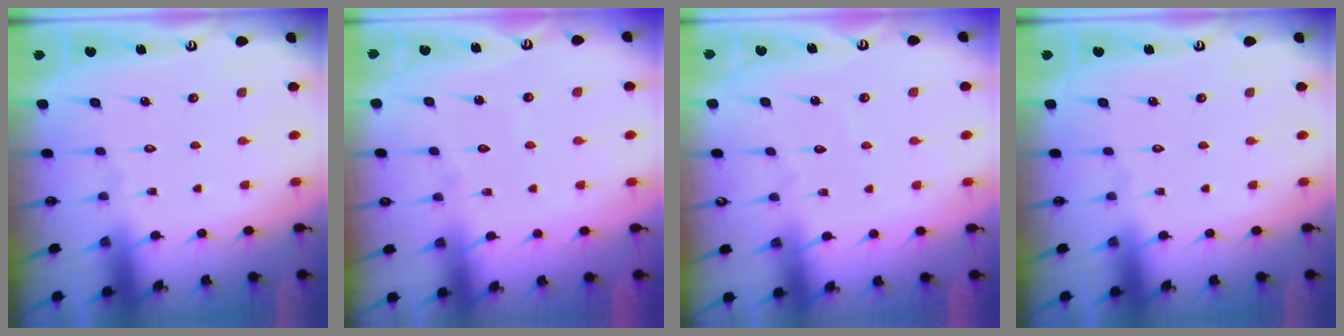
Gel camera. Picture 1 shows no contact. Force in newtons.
{"total": 4.0, "press": 4.0, "slide": 0.3}
{"total": 3.9, "press": 3.9, "slide": 0.3}
{"total": 0.0}